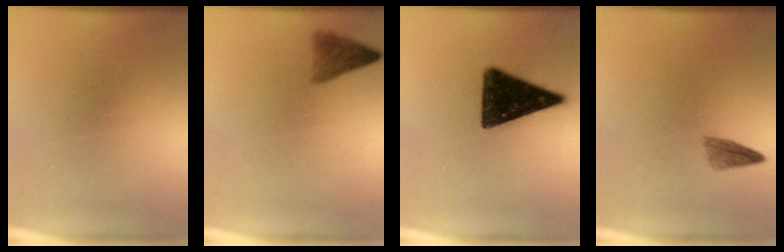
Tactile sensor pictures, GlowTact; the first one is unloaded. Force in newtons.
{"total": 2.8}
{"total": 14.3}
{"total": 1.7}